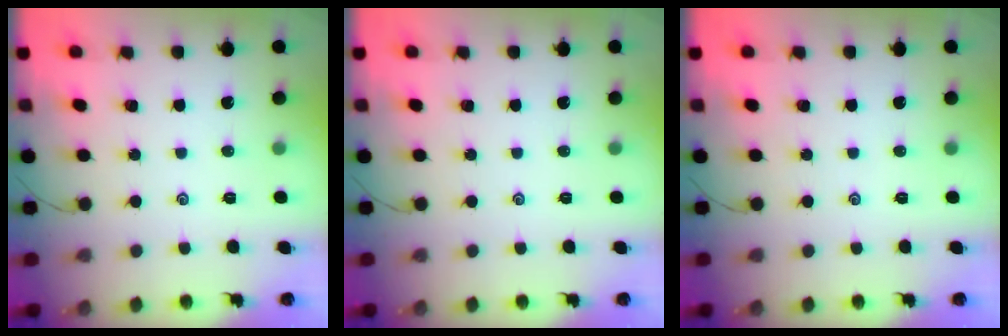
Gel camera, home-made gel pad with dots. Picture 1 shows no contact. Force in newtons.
{"total": 0.0}
{"total": 0.0}